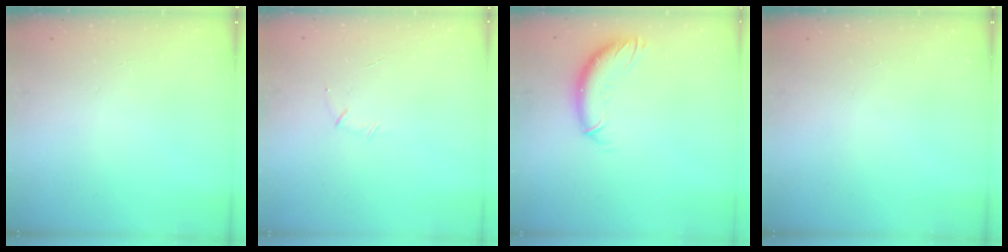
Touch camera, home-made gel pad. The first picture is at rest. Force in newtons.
{"total": 4.1, "press": 4.0, "slide": 1.0}
{"total": 10.7, "press": 10.6, "slide": 1.0}
{"total": 0.0}